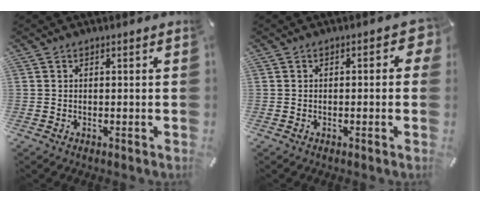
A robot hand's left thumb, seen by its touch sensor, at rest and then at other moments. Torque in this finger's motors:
{"motor_torque": [0.10, 0.10, -0.01, -0.01, 0.01]}